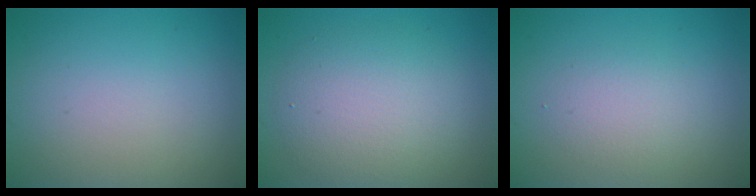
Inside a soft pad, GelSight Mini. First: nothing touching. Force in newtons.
{"total": 5.3, "press": 5.3, "slide": 0.6}
{"total": 2.1, "press": 2.1, "slide": 0.2}